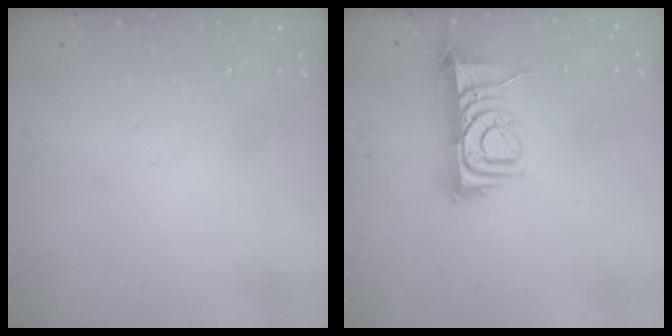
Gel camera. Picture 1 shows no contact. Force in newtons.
{"total": 9.0, "press": 9.0, "slide": 0.7}